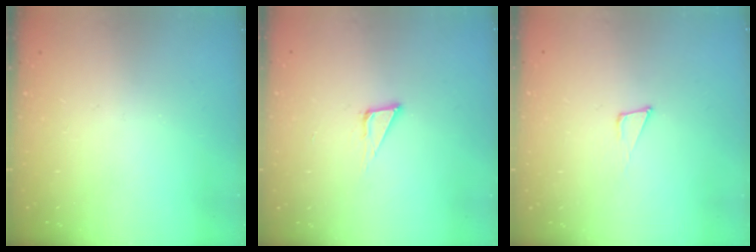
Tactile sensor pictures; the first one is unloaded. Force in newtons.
{"total": 6.4, "press": 6.4, "slide": 0.4}
{"total": 6.3, "press": 6.1, "slide": 1.2}